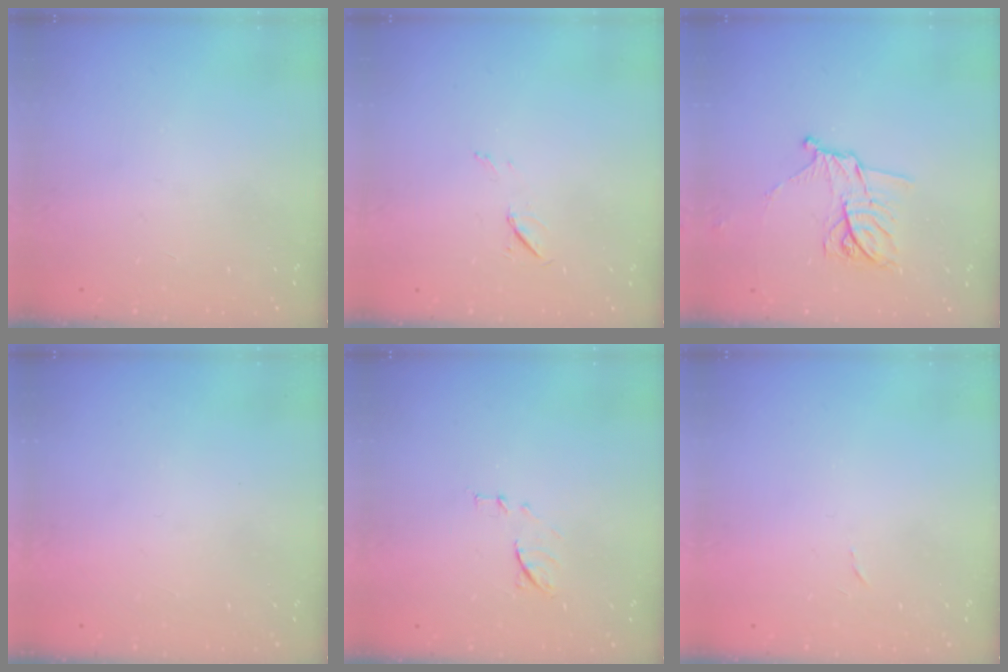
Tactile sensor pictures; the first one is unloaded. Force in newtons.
{"total": 5.0, "press": 4.6, "slide": 1.9}
{"total": 11.3, "press": 11.3, "slide": 0.7}
{"total": 1.5, "press": 1.5, "slide": 0.1}
{"total": 7.9, "press": 7.9, "slide": 0.7}
{"total": 2.4, "press": 2.4, "slide": 0.4}